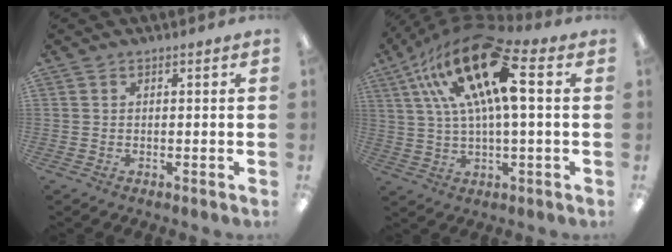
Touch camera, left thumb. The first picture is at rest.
{"total": 22.4, "force": [8.6, 8.5, 18.8], "torque": [-0.358, -0.027, 0.139]}